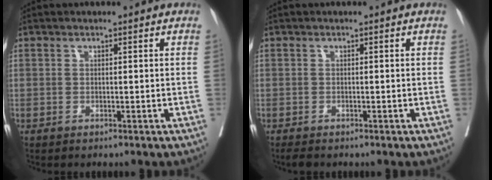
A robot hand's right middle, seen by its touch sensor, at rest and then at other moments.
{"total": 1.0, "force": [-0.9, 0.2, 0.4], "torque": [-0.012, -0.005, -0.015]}